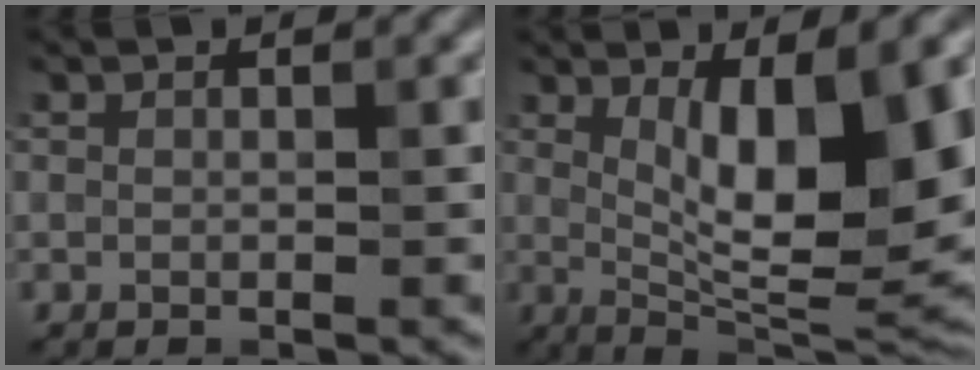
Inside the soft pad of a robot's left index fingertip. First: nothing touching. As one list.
[{"total": 12.2, "force": [1.9, 3.6, 11.5], "torque": [-0.160, -0.009, 0.034]}]